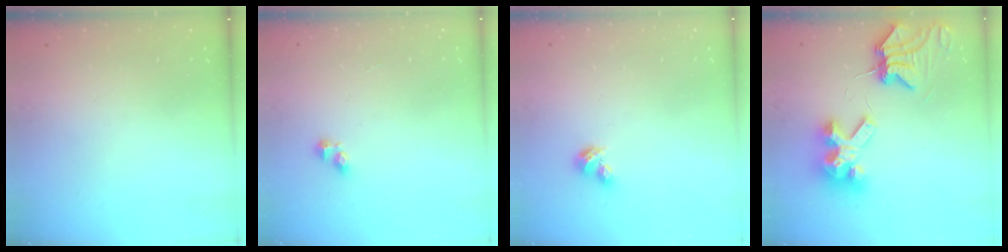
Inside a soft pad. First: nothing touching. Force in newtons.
{"total": 2.5, "press": 2.5, "slide": 0.3}
{"total": 3.1, "press": 3.1, "slide": 0.5}
{"total": 9.8, "press": 9.7, "slide": 1.2}